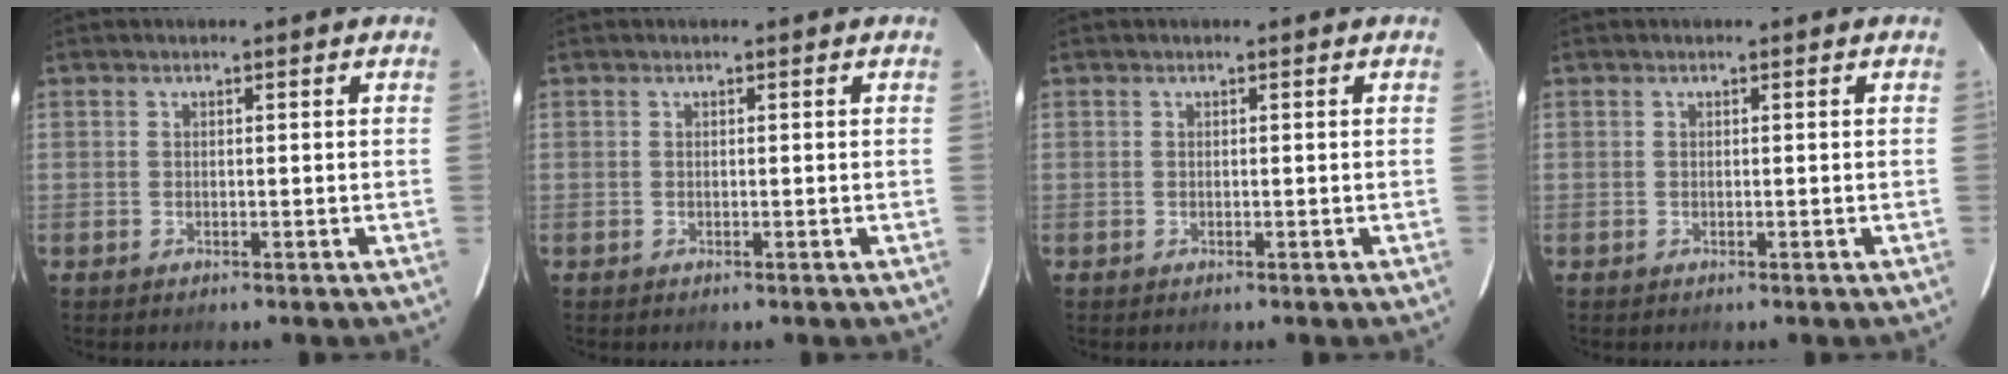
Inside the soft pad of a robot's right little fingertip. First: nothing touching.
{"total": 0.0}
{"total": 0.0}
{"total": 0.0}